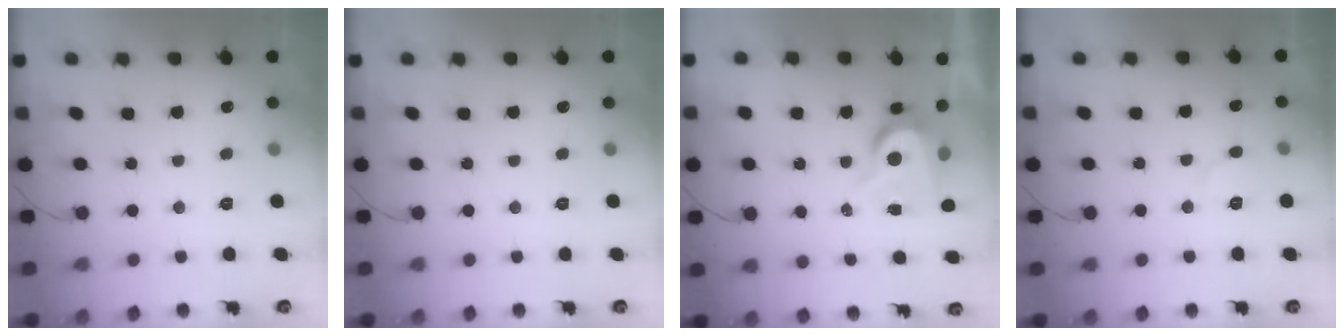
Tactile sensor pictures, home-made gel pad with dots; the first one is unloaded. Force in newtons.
{"total": 0.0}
{"total": 7.3, "press": 7.3, "slide": 0.5}
{"total": 6.7, "press": 6.6, "slide": 0.7}